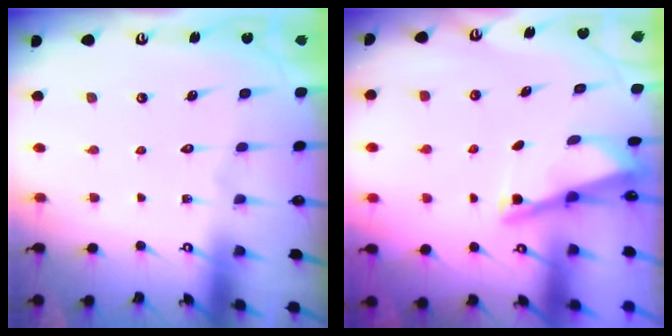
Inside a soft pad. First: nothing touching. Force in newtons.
{"total": 2.8, "press": 2.8, "slide": 0.4}